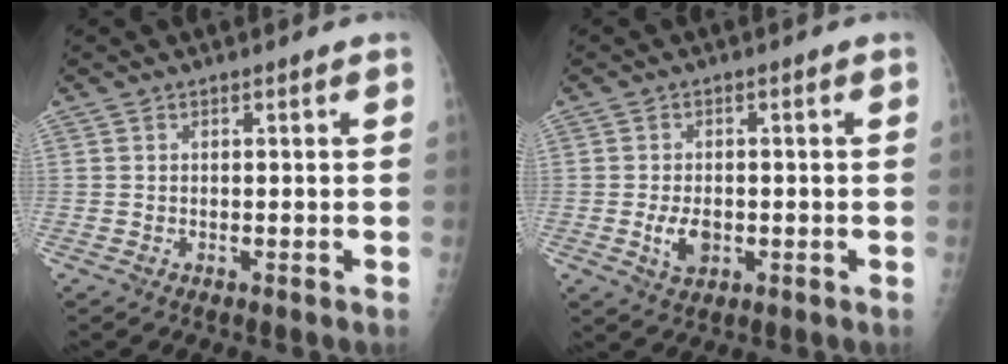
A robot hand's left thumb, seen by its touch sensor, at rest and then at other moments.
{"total": 4.3, "force": [-0.9, 2.8, 3.2], "torque": [-0.054, -0.003, -0.010]}